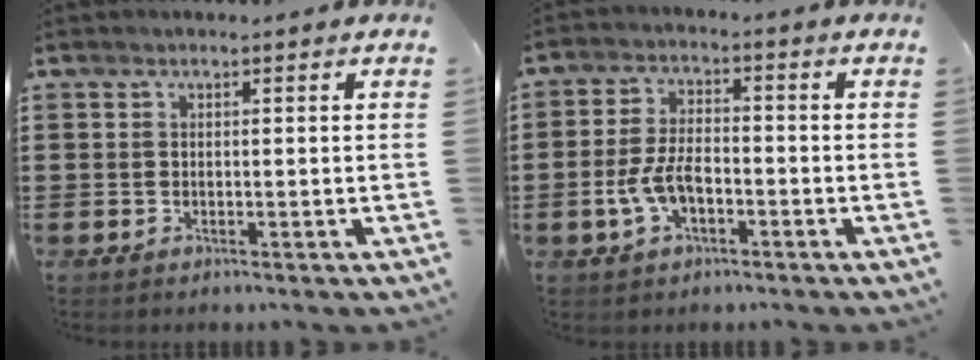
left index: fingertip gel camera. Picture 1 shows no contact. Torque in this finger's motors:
{"motor_torque": [0.49, -0.07, 0.44, 0.11]}